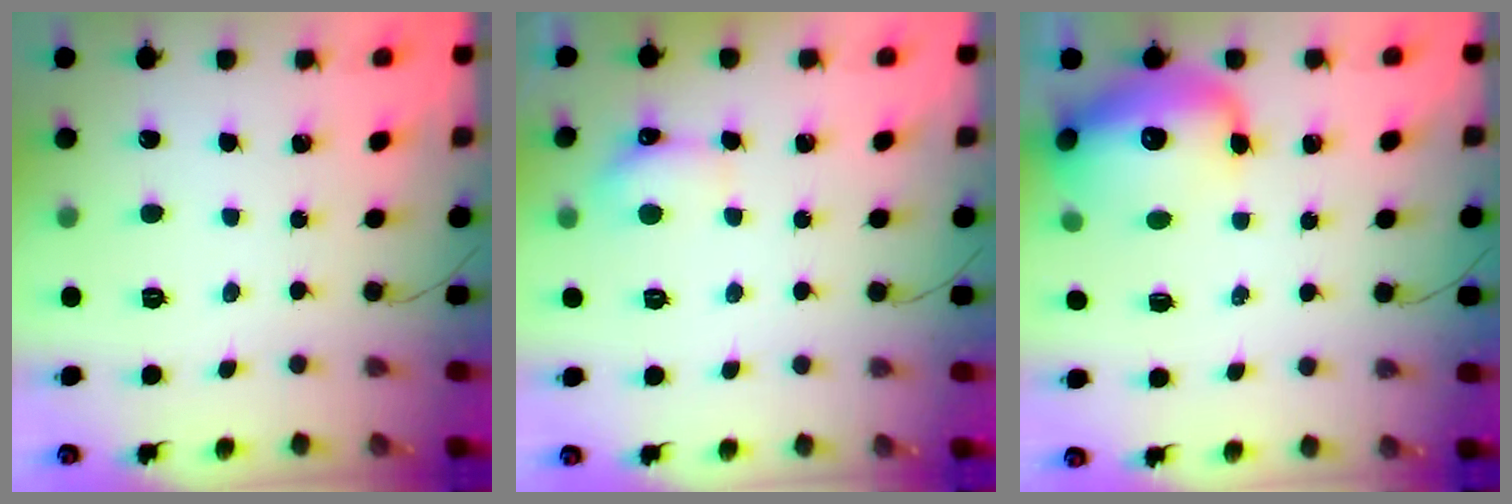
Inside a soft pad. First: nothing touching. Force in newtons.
{"total": 6.0, "press": 5.9, "slide": 1.1}
{"total": 17.5, "press": 17.1, "slide": 4.0}